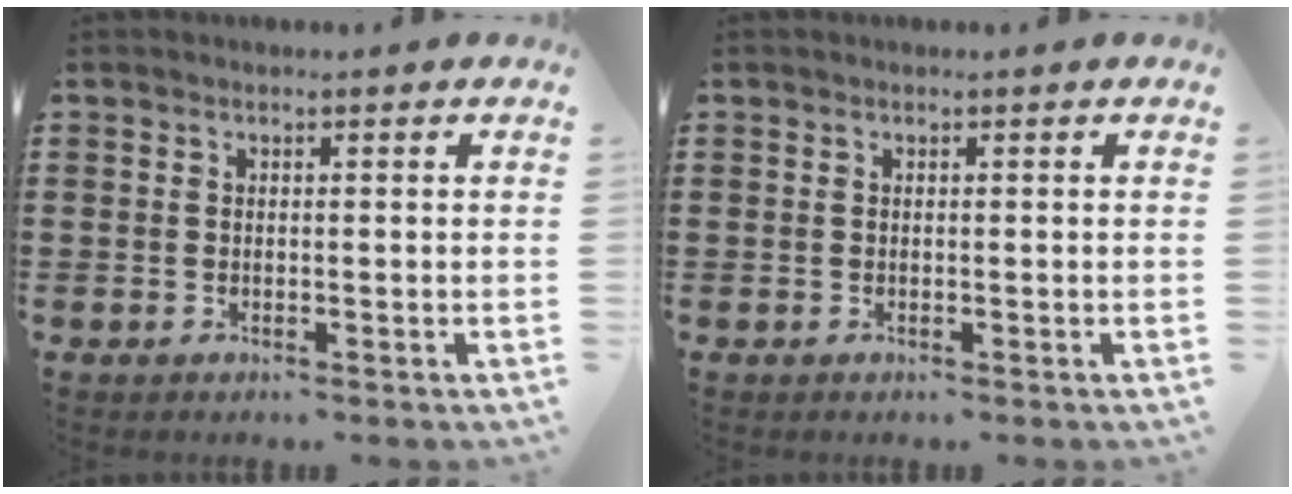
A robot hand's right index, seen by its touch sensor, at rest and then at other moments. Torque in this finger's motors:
{"motor_torque": [-0.21, 0.08, 0.00, 0.00]}